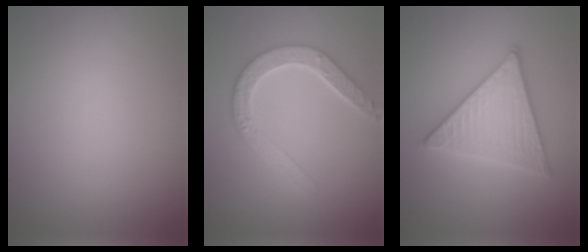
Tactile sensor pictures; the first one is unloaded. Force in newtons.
{"total": 4.5, "press": 3.6, "slide": 2.8}
{"total": 5.4, "press": 5.4, "slide": 0.7}